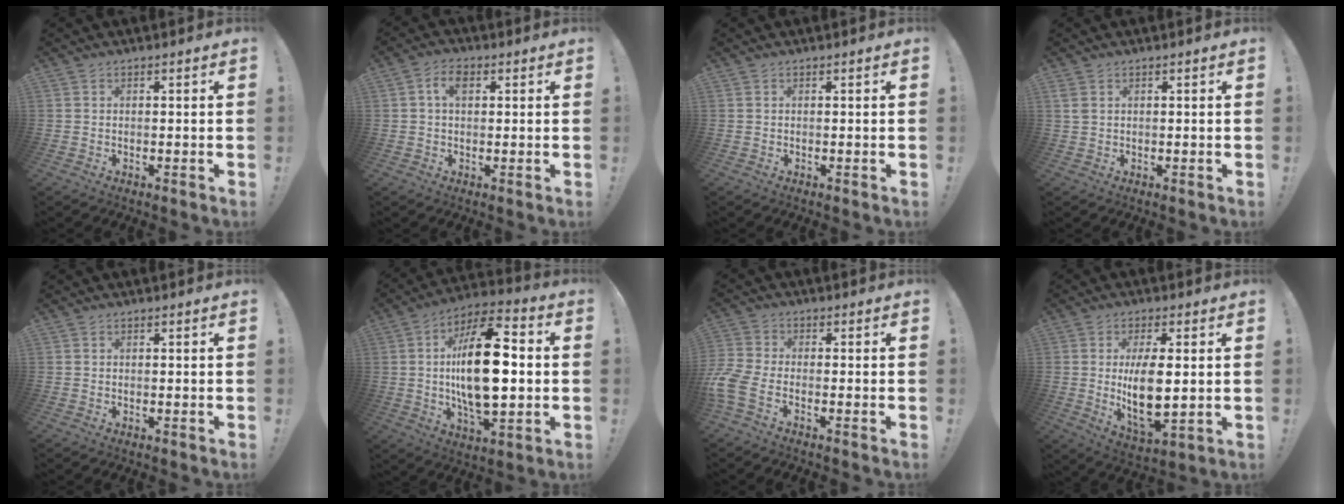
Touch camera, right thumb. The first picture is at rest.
{"total": 4.9, "force": [1.3, 3.0, 3.6], "torque": [-0.060, 0.007, 0.021]}
{"total": 0.0}
{"total": 1.9, "force": [0.8, 1.2, 1.1], "torque": [-0.023, 0.003, 0.016]}
{"total": 0.0}
{"total": 22.9, "force": [0.6, 10.7, 20.2], "torque": [-0.355, -0.003, 0.003]}
{"total": 6.2, "force": [-2.9, 2.7, 4.7], "torque": [-0.127, -0.008, -0.054]}
{"total": 12.7, "force": [1.0, 5.5, 11.5], "torque": [-0.223, -0.022, 0.014]}